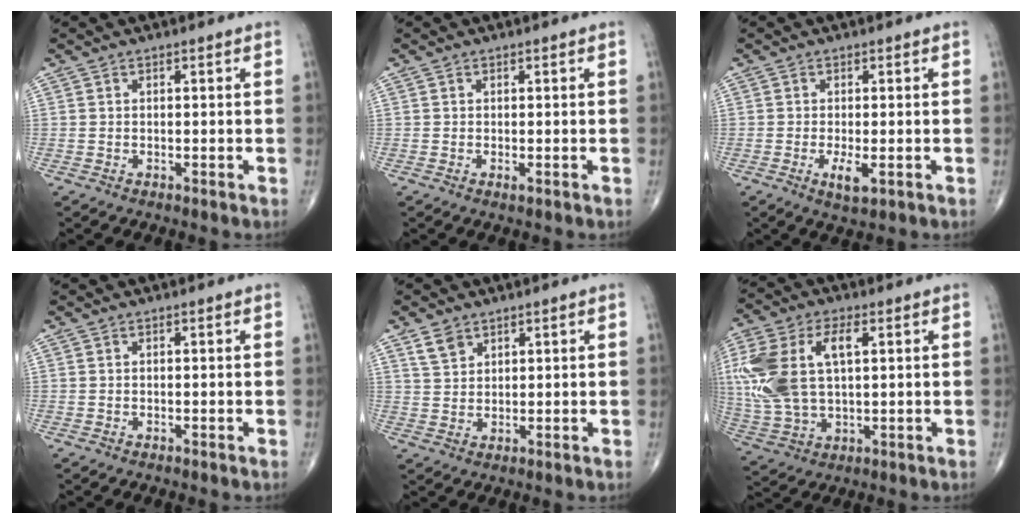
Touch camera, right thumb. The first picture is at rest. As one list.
[{"total": 0.5, "force": [-0.1, 0.2, 0.5], "torque": [-0.010, -0.004, -0.002]}, {"total": 3.4, "force": [-1.0, 1.1, 3.1], "torque": [-0.060, -0.009, -0.016]}, {"total": 0.0}, {"total": 3.7, "force": [2.5, 2.3, 1.4], "torque": [-0.017, -0.011, 0.055]}, {"total": 17.7, "force": [3.5, 9.6, 14.5], "torque": [-0.327, 0.007, 0.067]}]